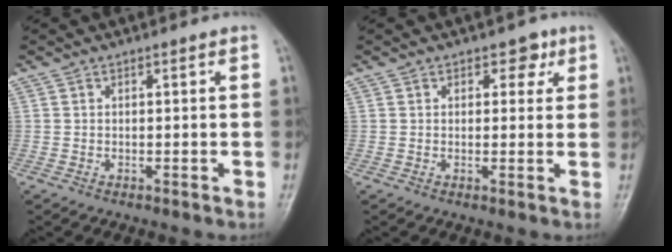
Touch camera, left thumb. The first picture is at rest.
{"total": 3.1, "force": [1.6, 2.2, 1.5], "torque": [0.005, -0.005, 0.017]}